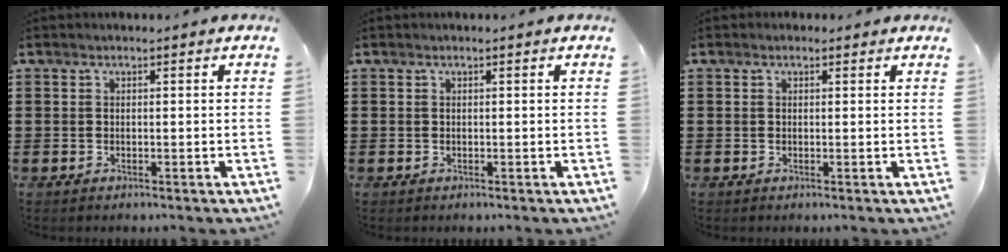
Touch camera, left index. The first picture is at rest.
{"total": 0.0}
{"total": 0.6, "force": [0.2, 0.4, 0.3], "torque": [-0.007, 0.004, 0.004]}